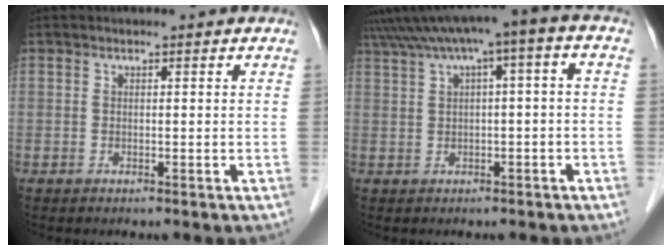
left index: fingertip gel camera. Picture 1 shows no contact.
{"total": 8.4, "force": [2.5, 1.0, 7.9], "torque": [-0.141, 0.043, 0.039]}